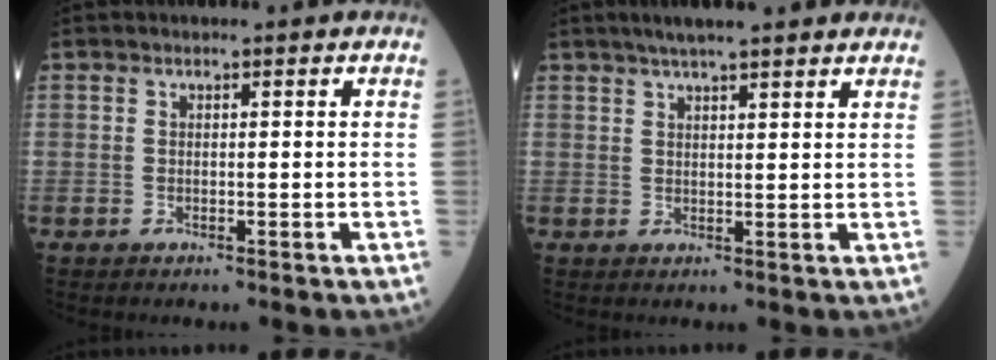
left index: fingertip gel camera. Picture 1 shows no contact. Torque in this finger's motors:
{"motor_torque": [0.74, -0.70, 0.09, 0.08]}